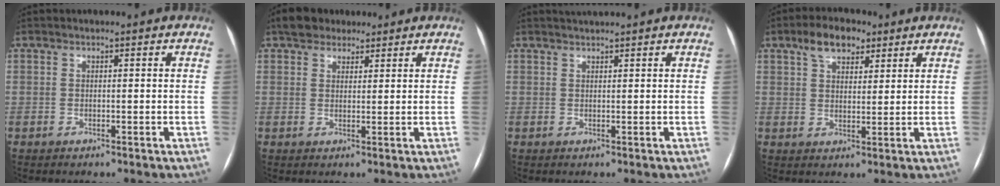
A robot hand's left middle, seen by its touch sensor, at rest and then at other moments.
{"total": 4.7, "force": [3.5, 2.8, 1.4], "torque": [-0.023, 0.021, 0.061]}
{"total": 1.6, "force": [1.5, -0.4, 0.4], "torque": [-0.003, 0.013, 0.032]}
{"total": 6.5, "force": [4.1, 3.3, 3.7], "torque": [-0.064, 0.020, 0.072]}